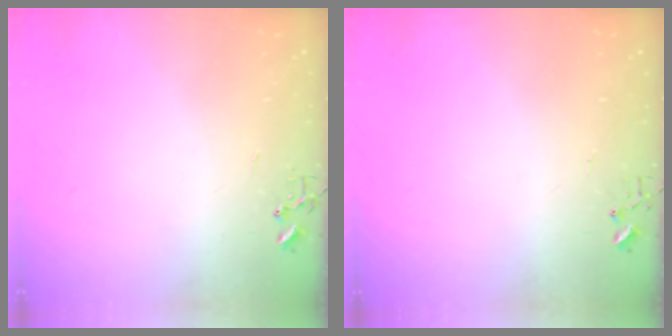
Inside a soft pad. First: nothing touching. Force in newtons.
{"total": 3.8, "press": 3.8, "slide": 0.5}